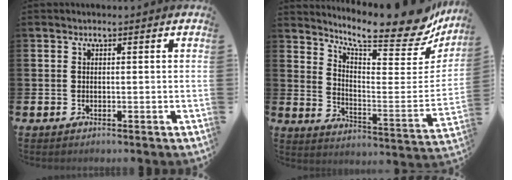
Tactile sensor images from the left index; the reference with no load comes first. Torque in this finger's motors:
{"motor_torque": [0.20, -0.69, 0.73, 0.18]}